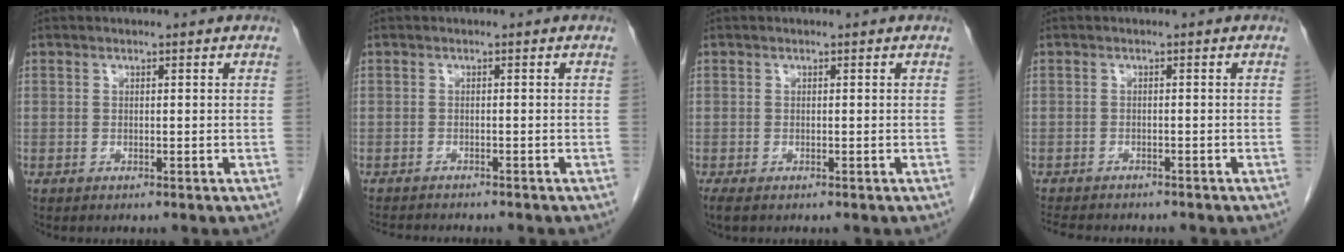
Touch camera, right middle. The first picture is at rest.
{"total": 5.8, "force": [-5.4, 0.7, 1.9], "torque": [-0.022, -0.009, -0.081]}
{"total": 2.2, "force": [-1.6, 0.9, 1.3], "torque": [-0.023, -0.007, -0.022]}
{"total": 8.0, "force": [-7.0, 2.3, 3.2], "torque": [-0.051, -0.004, -0.096]}